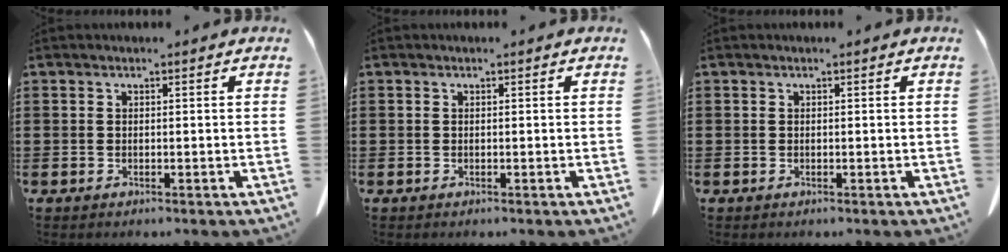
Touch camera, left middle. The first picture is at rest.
{"total": 0.0}
{"total": 0.0}